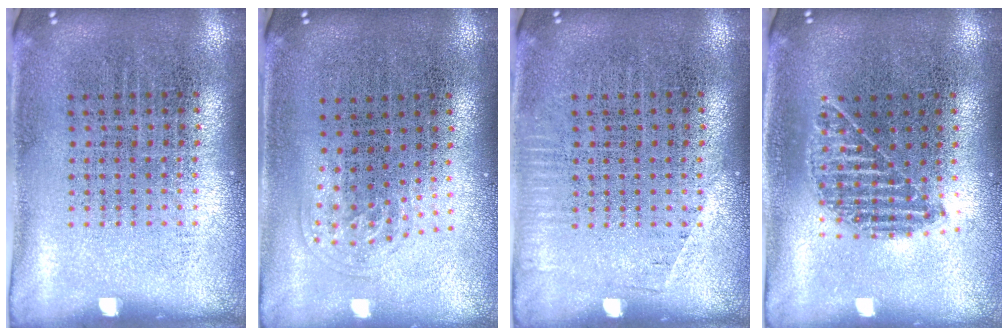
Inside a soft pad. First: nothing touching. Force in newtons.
{"total": 0.9, "press": 0.6, "slide": 0.7}
{"total": 0.7, "press": 0.7, "slide": 0.2}
{"total": 1.1, "press": 1.0, "slide": 0.5}